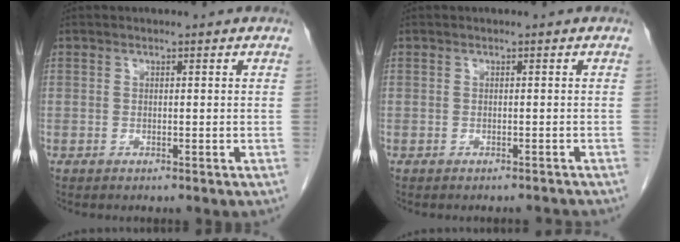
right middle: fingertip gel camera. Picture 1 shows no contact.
{"total": 1.3, "force": [-1.3, 0.1, 0.1], "torque": [-0.003, -0.003, -0.016]}